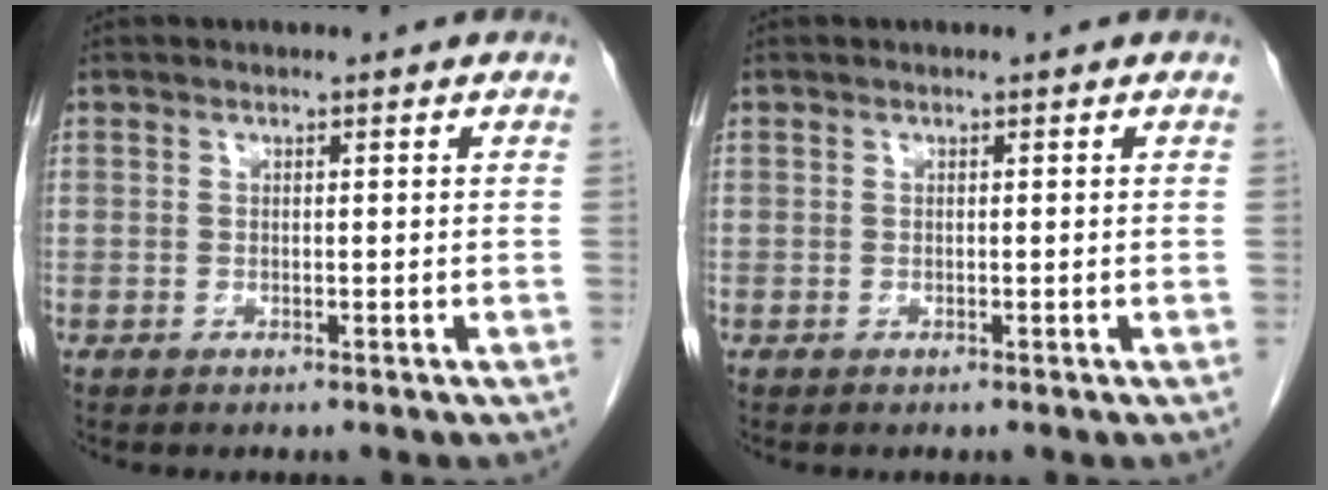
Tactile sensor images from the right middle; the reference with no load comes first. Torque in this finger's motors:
{"motor_torque": [0.08, -0.03, 0.00, 0.00]}